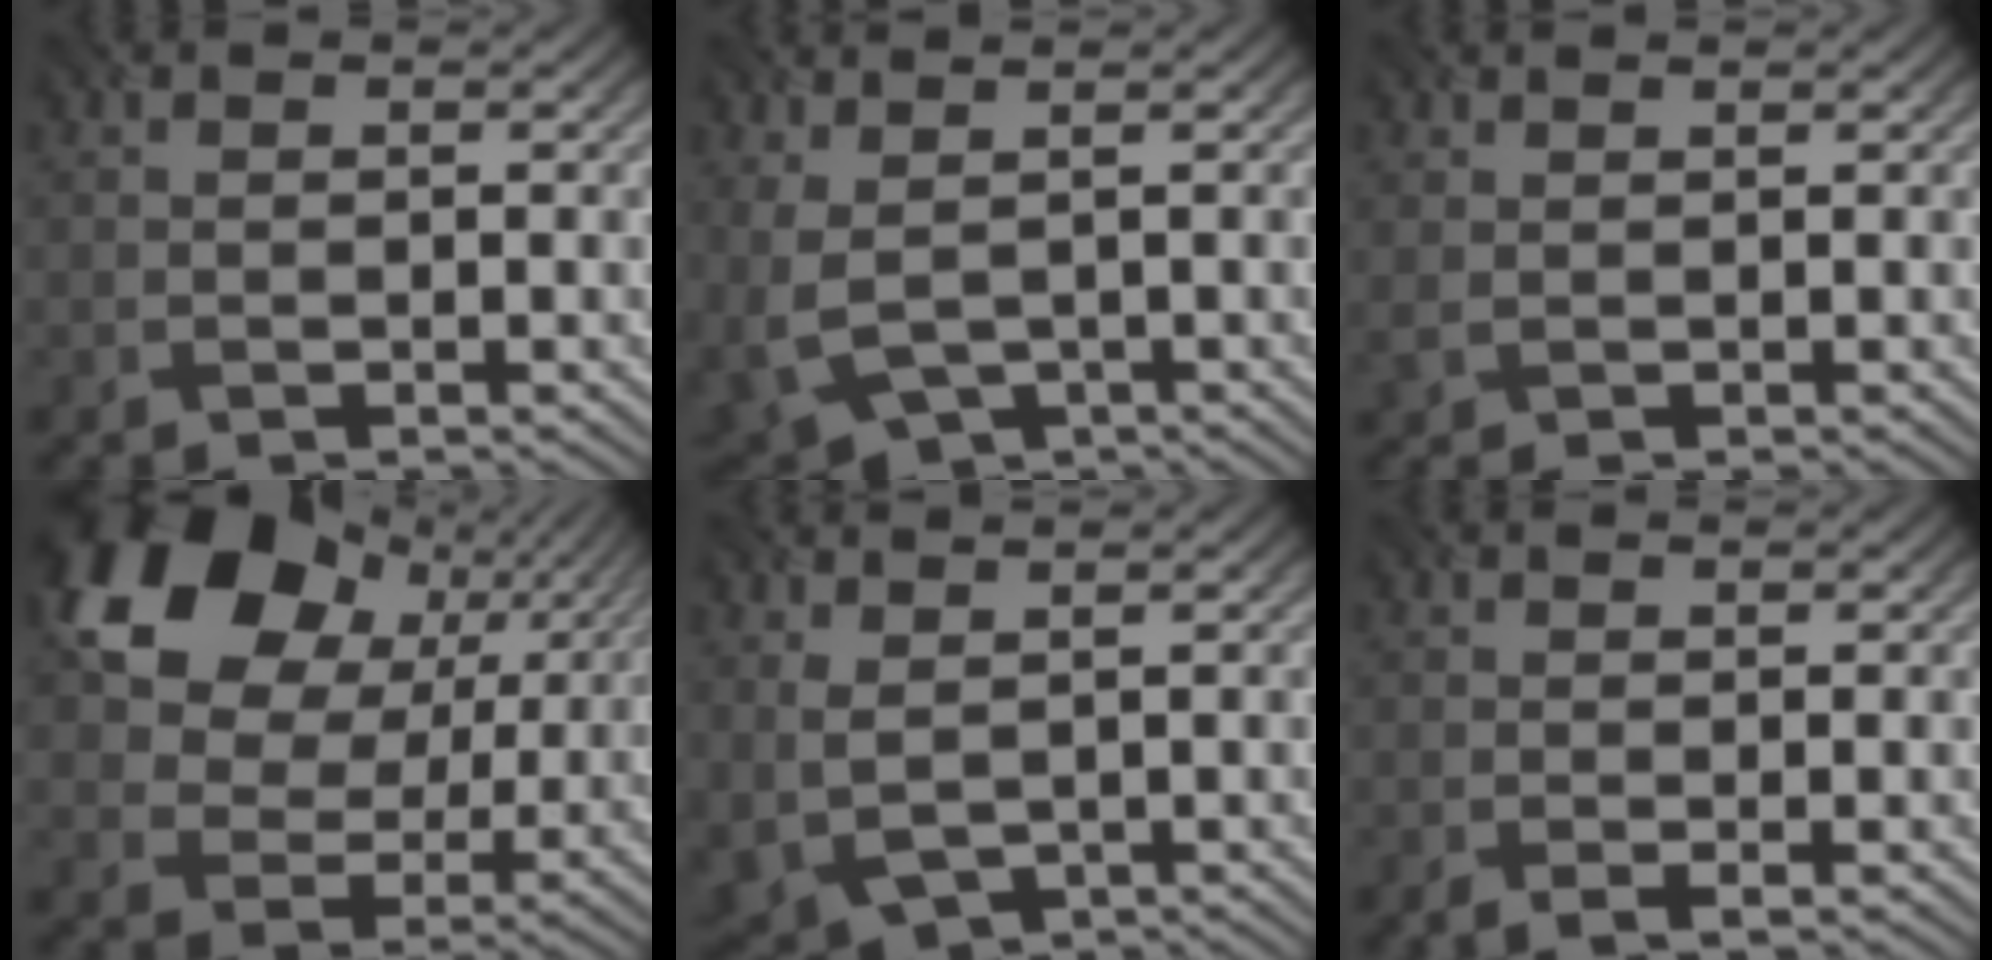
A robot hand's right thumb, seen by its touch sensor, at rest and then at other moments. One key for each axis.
{"total": 6.7, "fx": 0.9, "fy": 3.7, "fz": 5.5, "tx": -0.146, "ty": -0.014, "tz": 0.037}
{"total": 1.3, "fx": 0.8, "fy": 0.2, "fz": 0.9, "tx": -0.024, "ty": 0.003, "tz": 0.013}
{"total": 16.3, "fx": 6.9, "fy": 11.7, "fz": 9.0, "tx": -0.189, "ty": 0.025, "tz": 0.116}
{"total": 4.8, "fx": 1.9, "fy": 2.5, "fz": 3.6, "tx": -0.108, "ty": -0.009, "tz": 0.047}
{"total": 1.3, "fx": -0.2, "fy": 0.2, "fz": 1.3, "tx": -0.026, "ty": -0.004, "tz": -0.007}